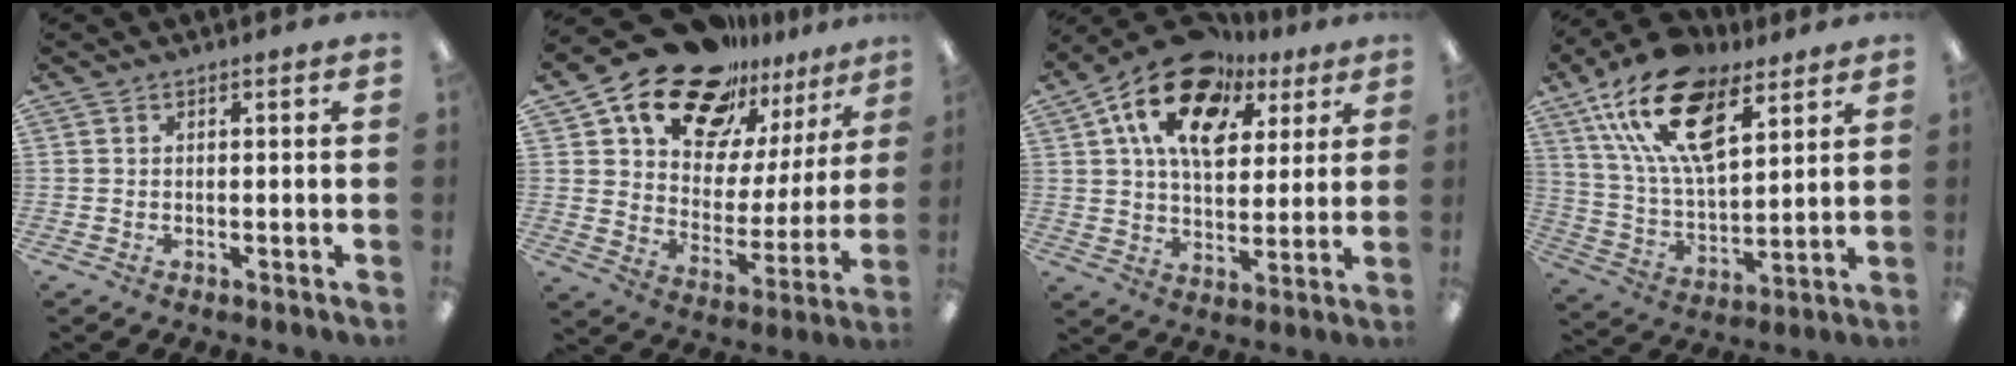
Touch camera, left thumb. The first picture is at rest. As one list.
[{"total": 19.9, "force": [15.5, 10.0, 7.4], "torque": [-0.142, -0.103, 0.276]}, {"total": 16.7, "force": [9.5, 10.0, 9.5], "torque": [-0.176, -0.033, 0.174]}, {"total": 21.3, "force": [11.9, 10.5, 14.3], "torque": [-0.272, -0.044, 0.209]}]